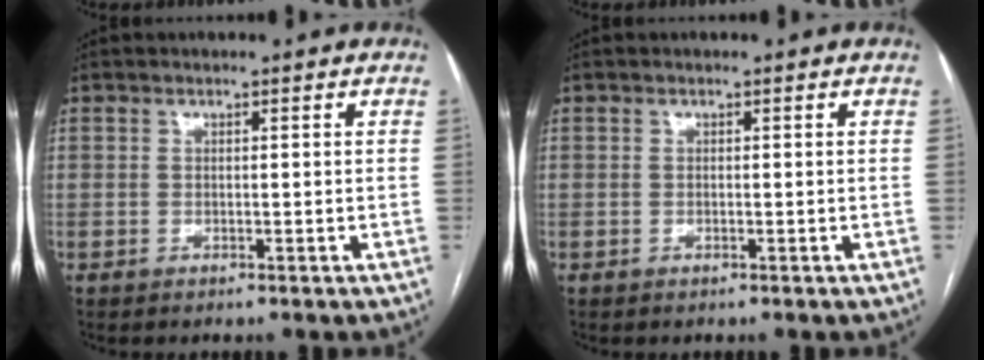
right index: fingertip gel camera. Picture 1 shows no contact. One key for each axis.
{"total": 0.0}